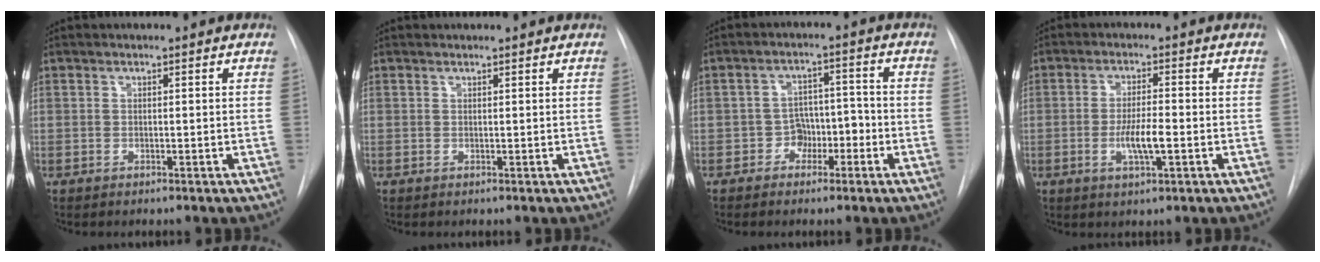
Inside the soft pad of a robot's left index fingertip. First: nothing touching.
{"total": 1.0, "force": [1.0, 0.1, -0.1], "torque": [-0.007, 0.008, 0.012]}
{"total": 4.3, "force": [-2.4, 3.1, 1.7], "torque": [-0.017, 0.013, -0.041]}
{"total": 5.0, "force": [-1.7, 0.7, 4.6], "torque": [-0.090, -0.010, -0.029]}